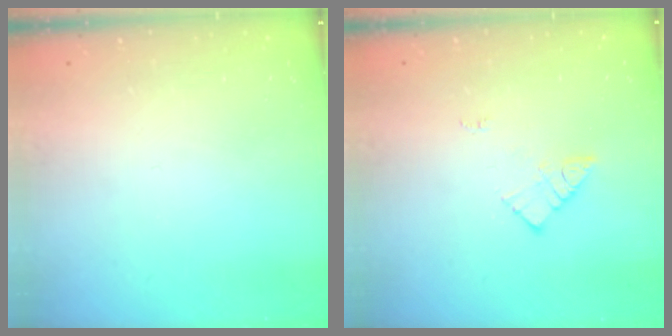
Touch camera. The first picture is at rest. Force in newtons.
{"total": 7.9, "press": 7.9, "slide": 0.4}